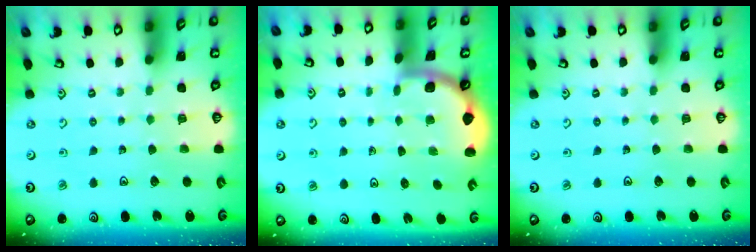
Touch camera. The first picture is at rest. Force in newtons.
{"total": 1.7, "press": 1.7, "slide": 0.1}
{"total": 0.0}